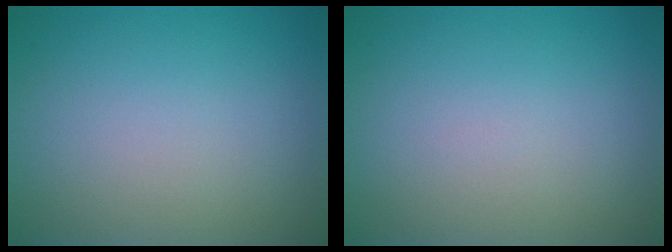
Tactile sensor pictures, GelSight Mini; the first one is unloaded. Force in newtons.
{"total": 0.0}